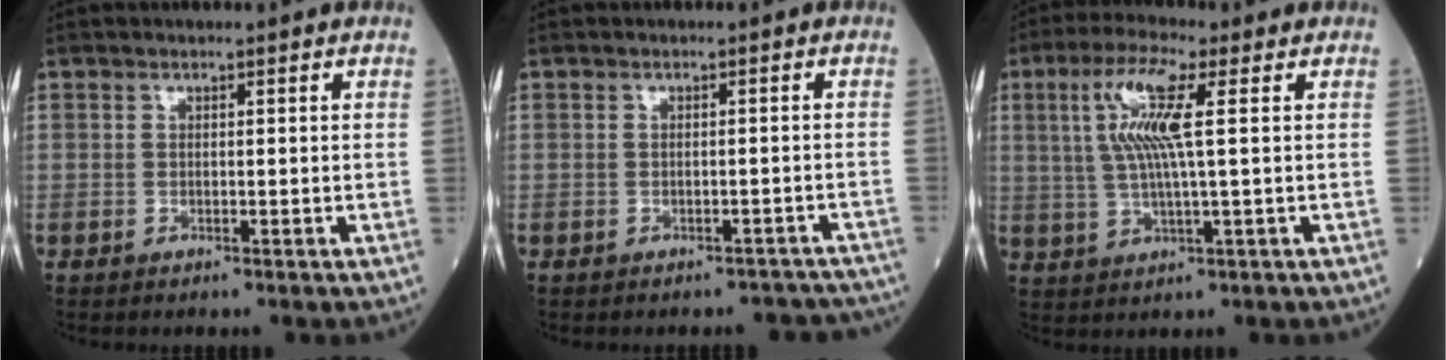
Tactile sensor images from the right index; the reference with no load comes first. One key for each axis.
{"total": 6.1, "fx": -5.5, "fy": 2.4, "fz": 0.4, "tx": 0.008, "ty": 0.013, "tz": -0.049}
{"total": 9.0, "fx": 2.4, "fy": 0.6, "fz": 8.7, "tx": -0.185, "ty": 0.013, "tz": 0.044}